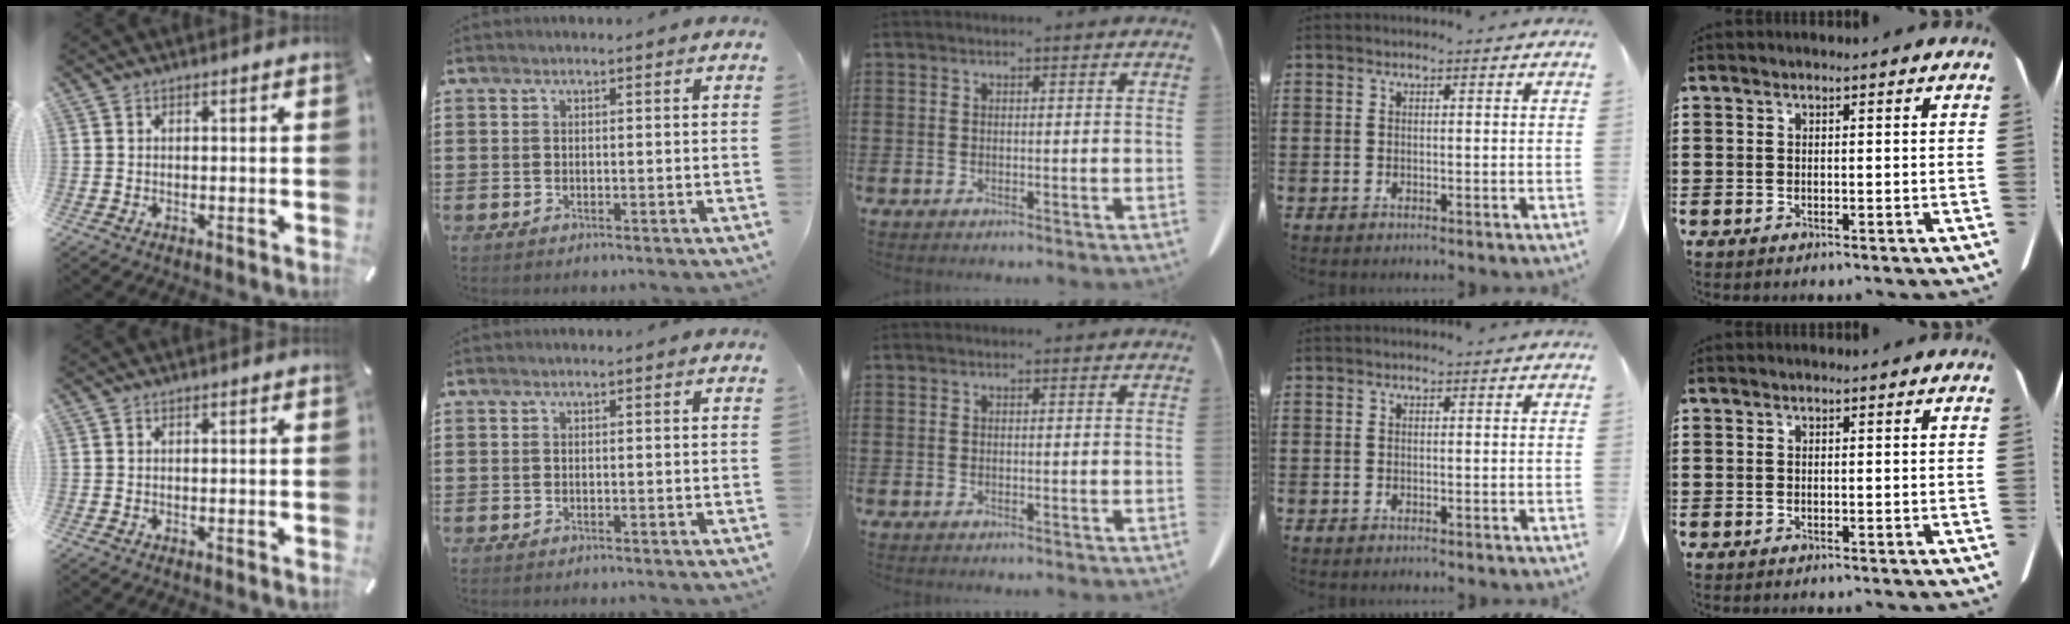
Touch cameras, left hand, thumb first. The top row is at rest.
{}